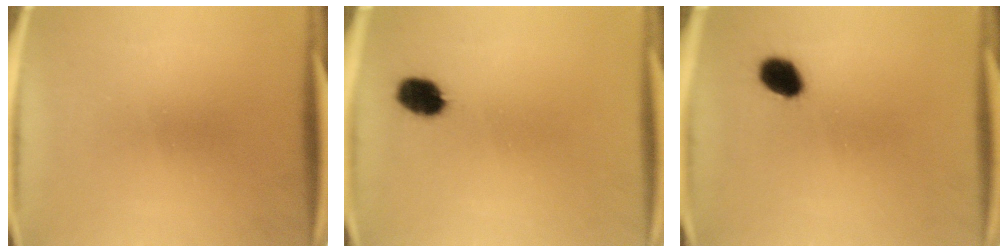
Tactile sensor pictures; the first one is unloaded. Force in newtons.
{"total": 5.5}
{"total": 5.6}